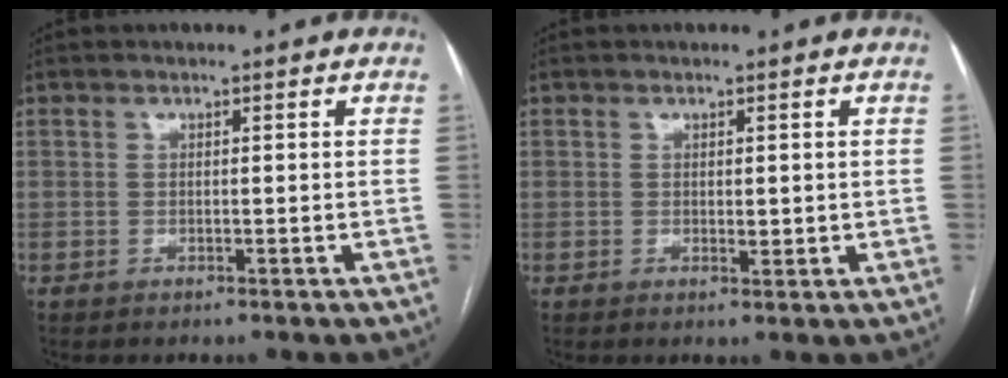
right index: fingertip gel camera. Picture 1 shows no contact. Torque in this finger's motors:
{"motor_torque": [0.44, 0.54, 0.00, 0.01]}